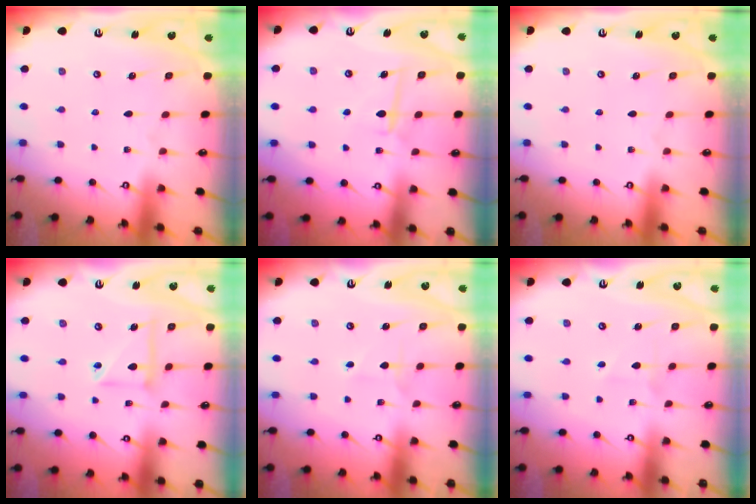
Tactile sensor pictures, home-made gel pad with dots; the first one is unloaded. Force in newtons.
{"total": 6.2, "press": 6.1, "slide": 1.2}
{"total": 0.0}
{"total": 7.9, "press": 7.8, "slide": 0.7}
{"total": 1.4, "press": 1.4, "slide": 0.1}
{"total": 2.3, "press": 2.3, "slide": 0.3}